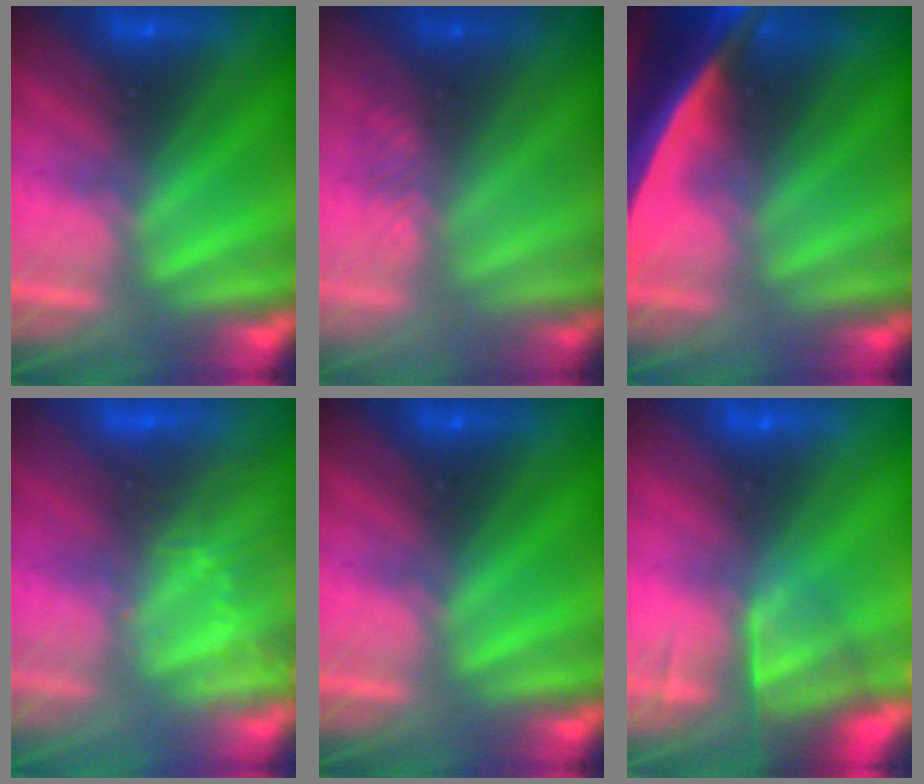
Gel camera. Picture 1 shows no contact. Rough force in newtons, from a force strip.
{"total": 2.9}
{"total": 5.6}
{"total": 3.3}
{"total": 0.0}
{"total": 5.6}